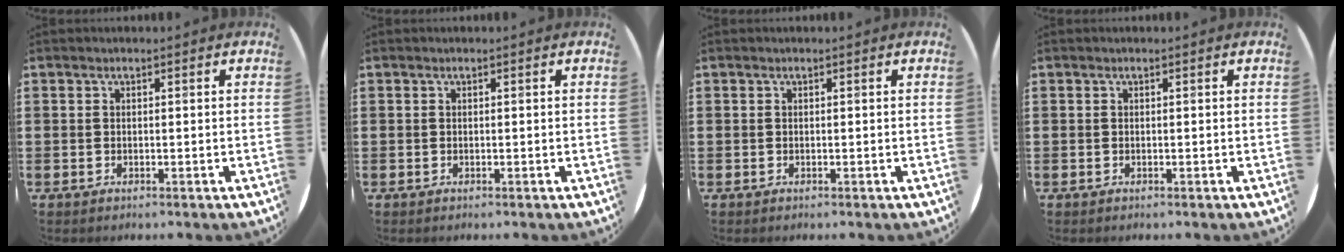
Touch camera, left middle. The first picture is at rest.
{"total": 0.0}
{"total": 0.0}
{"total": 0.0}